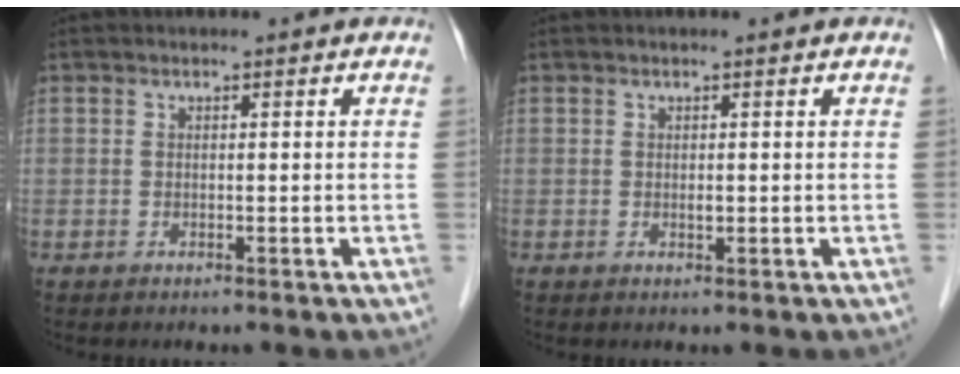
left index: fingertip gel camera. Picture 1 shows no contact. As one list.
[{"total": 0.6, "force": [0.1, 0.2, 0.5], "torque": [-0.009, -0.001, 0.002]}]